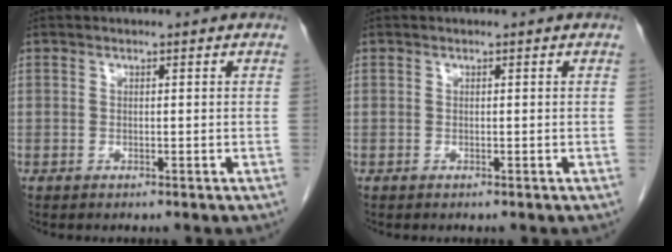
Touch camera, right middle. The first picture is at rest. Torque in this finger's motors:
{"motor_torque": [0.08, -0.29, 0.03, 0.01]}